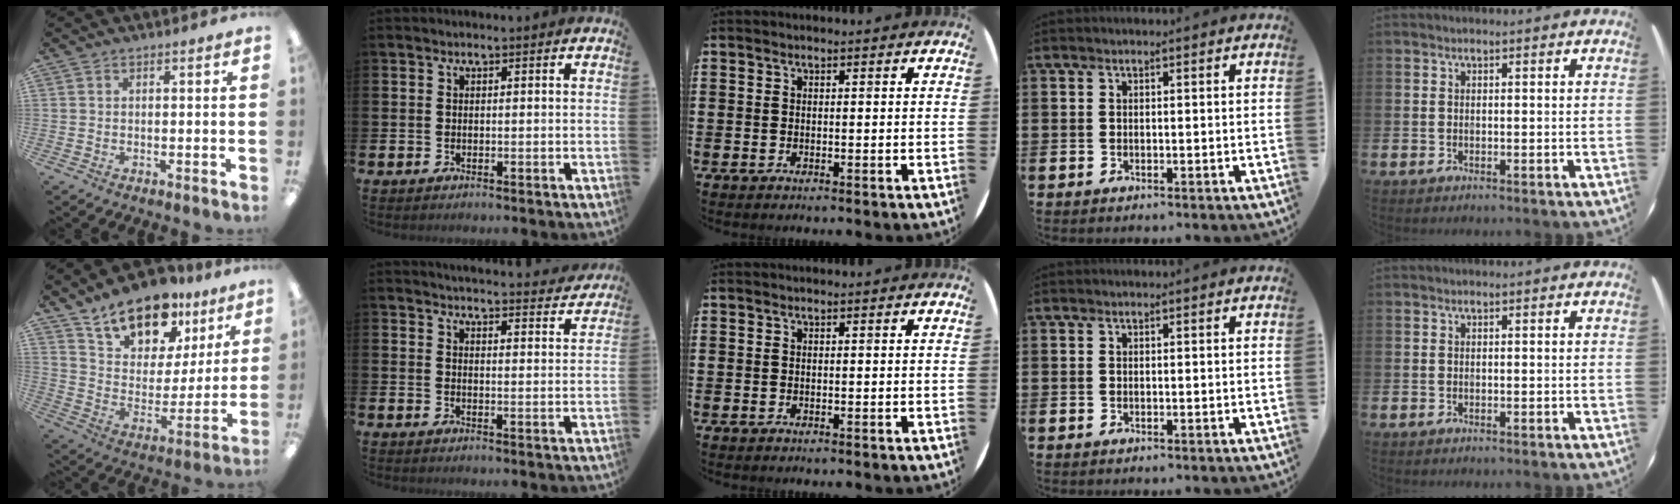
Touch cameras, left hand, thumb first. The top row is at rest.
{"thumb": {"total": 16.6, "force": [12.6, 8.6, 6.6], "torque": [-0.115, -0.083, 0.229]}, "index": {"total": 4.5, "force": [4.4, 0.1, 0.4], "torque": [-0.005, -0.039, 0.075]}}